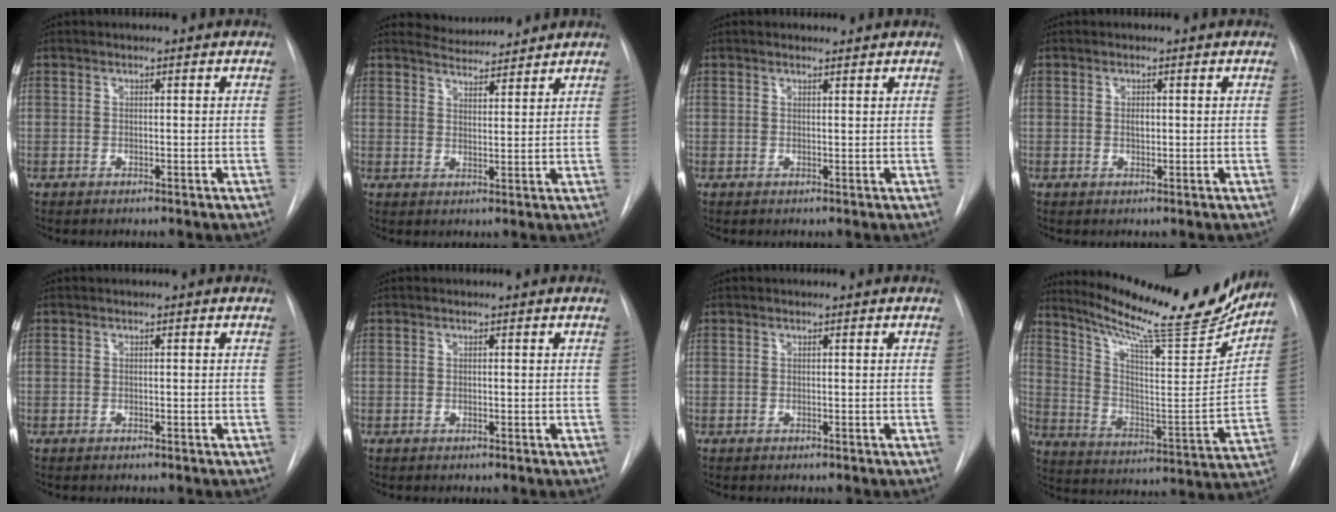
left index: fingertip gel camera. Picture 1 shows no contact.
{"total": 5.6, "force": [5.5, 0.7, 0.6], "torque": [-0.017, 0.007, 0.088]}
{"total": 1.2, "force": [1.2, 0.2, 0.1], "torque": [-0.010, 0.001, 0.019]}
{"total": 1.0, "force": [0.3, 0.5, 0.8], "torque": [-0.015, -0.001, 0.005]}
{"total": 0.0}
{"total": 0.0}
{"total": 0.0}
{"total": 23.2, "force": [20.7, 2.0, 10.3], "torque": [-0.171, -0.070, 0.300]}